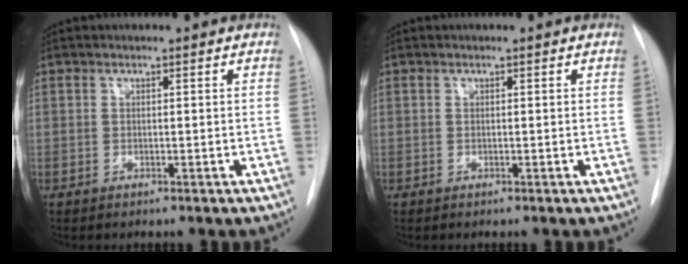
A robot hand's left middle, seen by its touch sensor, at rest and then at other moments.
{"total": 0.0}